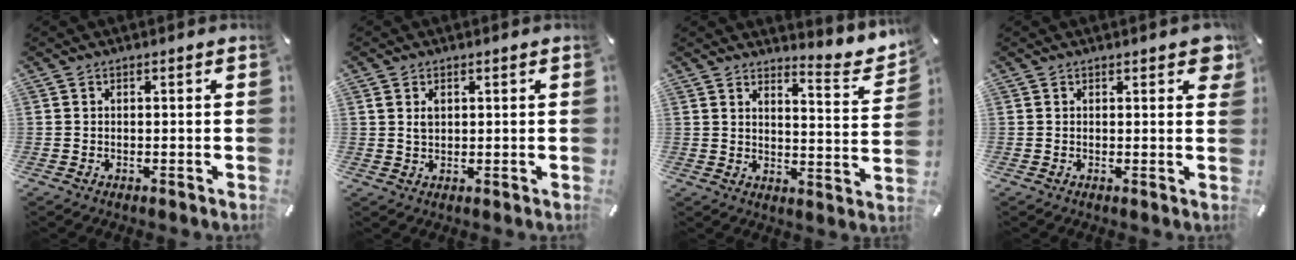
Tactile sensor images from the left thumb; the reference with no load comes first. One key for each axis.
{"total": 2.3, "fx": 0.8, "fy": 1.6, "fz": 1.5, "tx": -0.025, "ty": 0.000, "tz": 0.012}
{"total": 6.8, "fx": 6.0, "fy": 2.3, "fz": 2.2, "tx": -0.025, "ty": -0.060, "tz": 0.099}
{"total": 2.6, "fx": 1.4, "fy": 1.2, "fz": 1.9, "tx": -0.017, "ty": -0.004, "tz": 0.019}